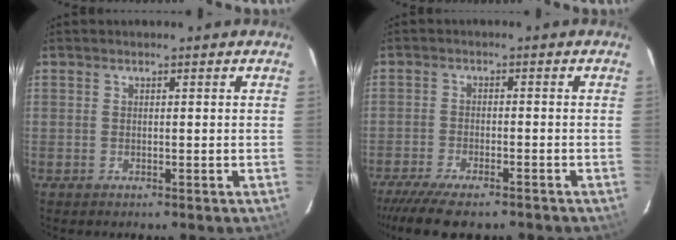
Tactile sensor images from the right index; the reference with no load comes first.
{"total": 10.5, "force": [-8.8, 2.2, 5.4], "torque": [-0.129, -0.033, -0.147]}